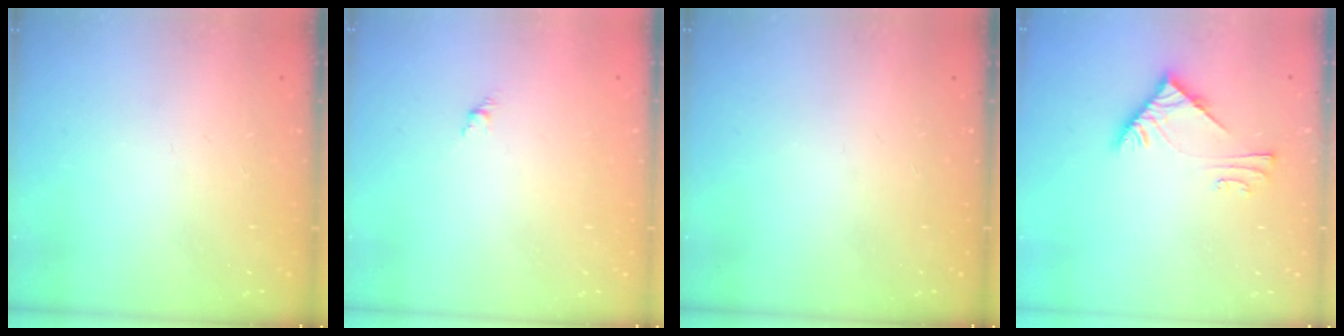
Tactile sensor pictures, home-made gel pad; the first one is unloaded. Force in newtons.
{"total": 1.5, "press": 1.4, "slide": 0.6}
{"total": 0.0}
{"total": 6.0, "press": 6.0, "slide": 0.7}